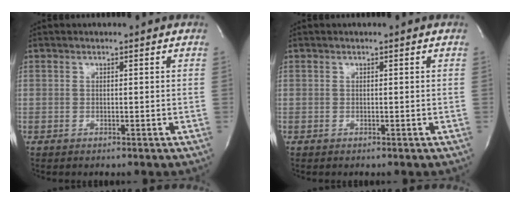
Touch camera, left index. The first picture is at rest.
{"total": 0.0}